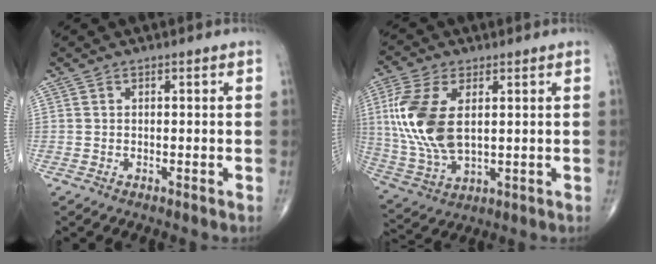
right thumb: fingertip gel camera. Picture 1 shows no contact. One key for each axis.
{"total": 15.1, "fx": 2.6, "fy": 8.1, "fz": 12.5, "tx": -0.276, "ty": -0.010, "tz": 0.057}